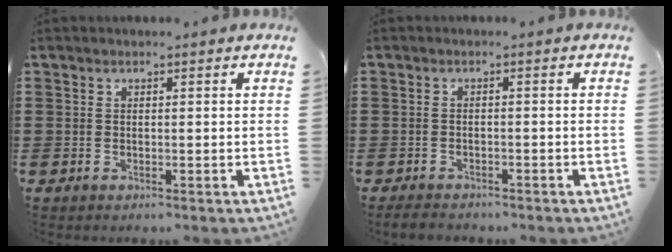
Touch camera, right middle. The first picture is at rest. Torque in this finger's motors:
{"motor_torque": [0.43, 0.29, 0.07, 0.02]}